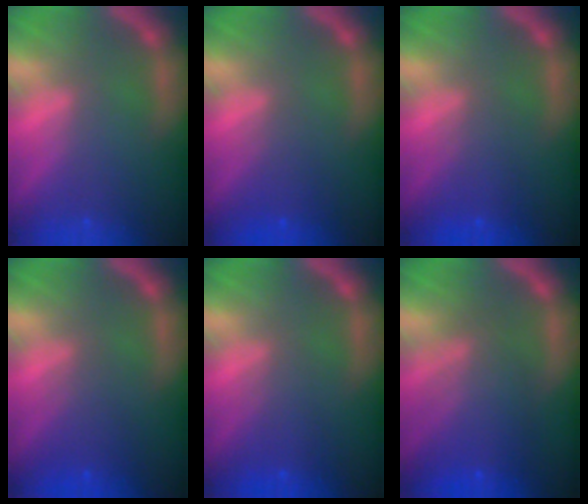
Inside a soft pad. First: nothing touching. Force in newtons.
{"total": 2.0}
{"total": 2.5}
{"total": 2.5}
{"total": 2.5}
{"total": 6.0}